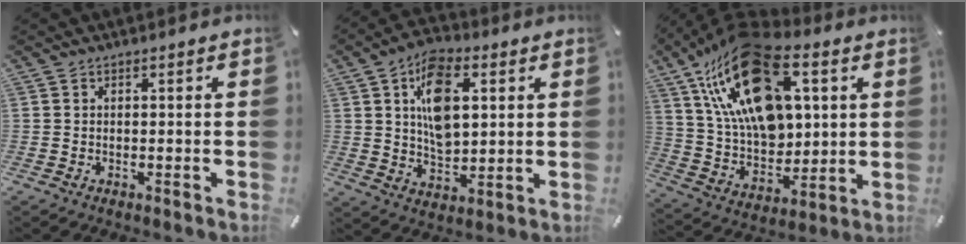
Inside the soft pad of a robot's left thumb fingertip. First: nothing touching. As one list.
[{"total": 13.0, "force": [3.9, 8.1, 9.3], "torque": [-0.152, 0.000, 0.069]}, {"total": 24.6, "force": [10.4, 15.2, 16.2], "torque": [-0.322, -0.049, 0.179]}]